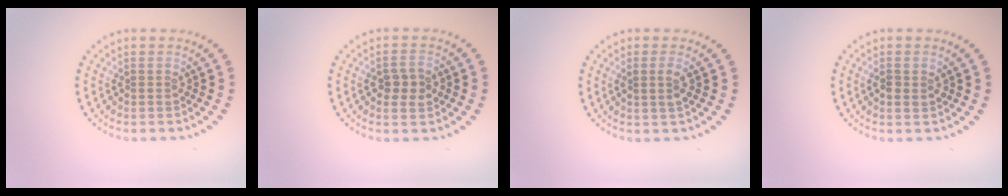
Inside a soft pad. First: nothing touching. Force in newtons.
{"total": 2.5, "press": 2.4, "slide": 0.4}
{"total": 1.2, "press": 1.1, "slide": 0.6}
{"total": 1.3, "press": 1.3, "slide": 0.2}